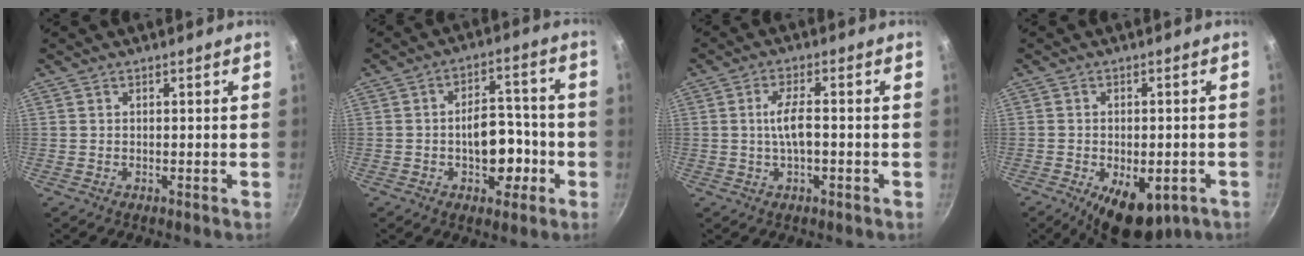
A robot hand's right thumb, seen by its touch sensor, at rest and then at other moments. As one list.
[{"total": 10.3, "force": [-2.8, 6.4, 7.5], "torque": [-0.064, 0.032, -0.040]}, {"total": 5.2, "force": [-0.6, 1.8, 4.9], "torque": [-0.091, 0.012, -0.016]}, {"total": 11.0, "force": [-4.7, 5.7, 8.2], "torque": [-0.089, 0.009, -0.054]}]